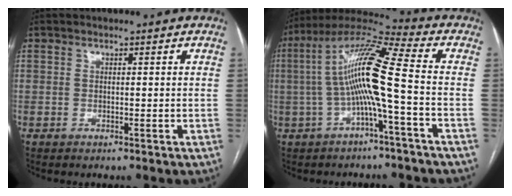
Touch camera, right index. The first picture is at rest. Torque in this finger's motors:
{"motor_torque": [2.14, 0.00, 0.53, 0.14]}